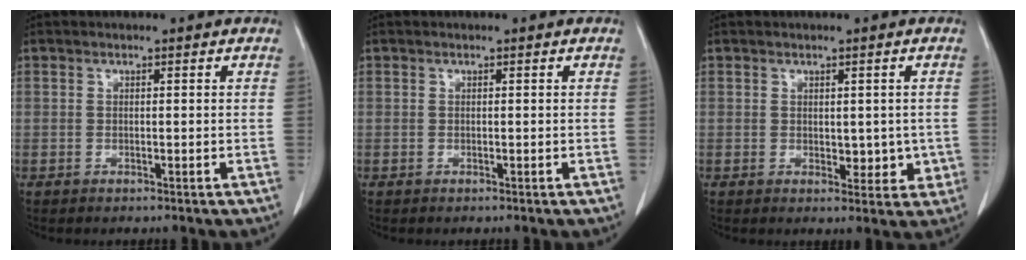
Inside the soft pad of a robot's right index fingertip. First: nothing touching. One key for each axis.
{"total": 0.0}
{"total": 3.8, "fx": -0.1, "fy": 2.4, "fz": 3.0, "tx": -0.023, "ty": -0.004, "tz": 0.005}